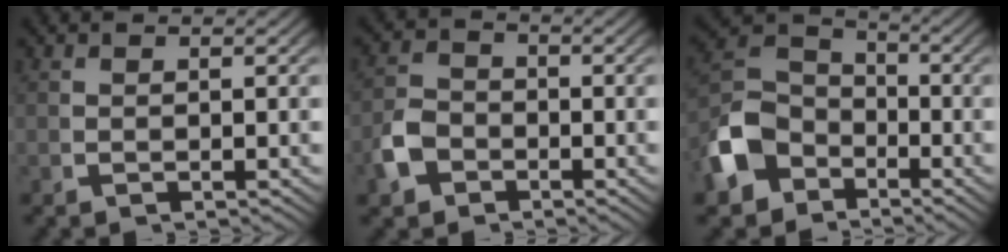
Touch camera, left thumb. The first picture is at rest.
{"total": 3.8, "force": [-1.6, 3.0, 1.6], "torque": [-0.046, -0.013, -0.025]}
{"total": 7.5, "force": [-2.1, 5.8, 4.2], "torque": [-0.092, -0.020, -0.029]}